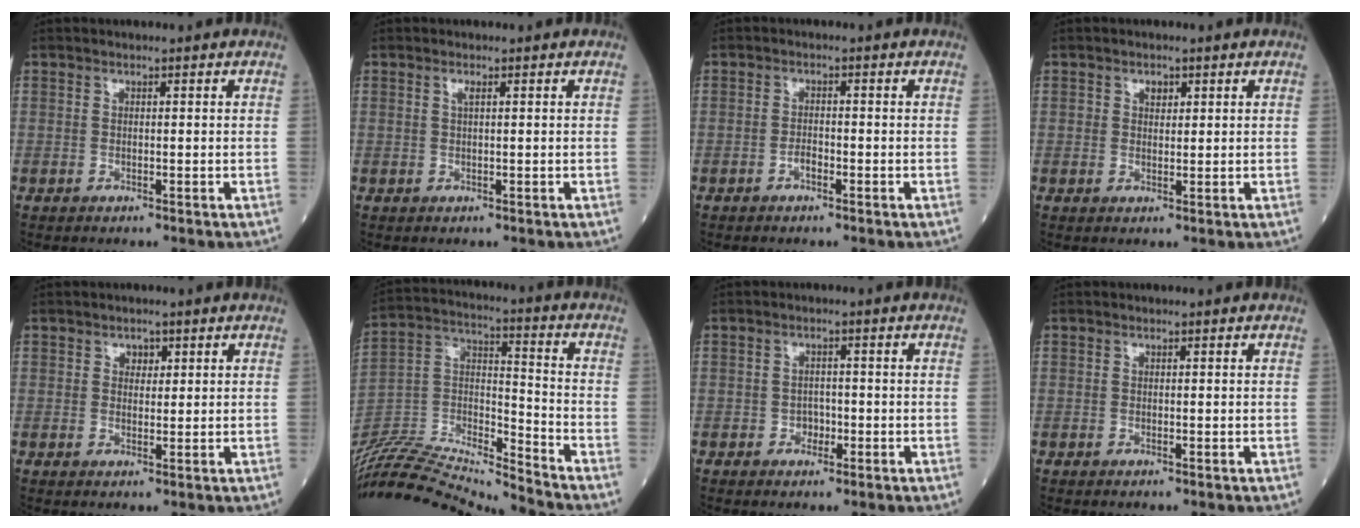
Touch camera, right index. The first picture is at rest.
{"total": 0.8, "force": [0.4, 0.1, 0.8], "torque": [-0.020, 0.001, 0.006]}
{"total": 1.5, "force": [-0.9, 0.5, 1.0], "torque": [-0.016, 0.004, -0.016]}
{"total": 1.6, "force": [0.7, 1.1, 0.9], "torque": [-0.013, 0.001, 0.012]}
{"total": 1.7, "force": [0.8, 1.2, 0.9], "torque": [-0.008, -0.001, 0.011]}
{"total": 20.2, "force": [-19.5, -1.0, 5.4], "torque": [-0.103, 0.022, -0.345]}
{"total": 1.8, "force": [-0.7, 1.4, 0.9], "torque": [-0.008, 0.007, -0.011]}
{"total": 0.0}